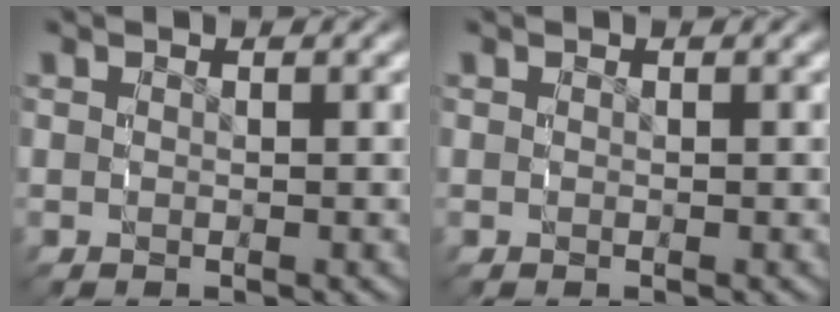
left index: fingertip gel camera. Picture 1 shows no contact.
{"total": 0.0}